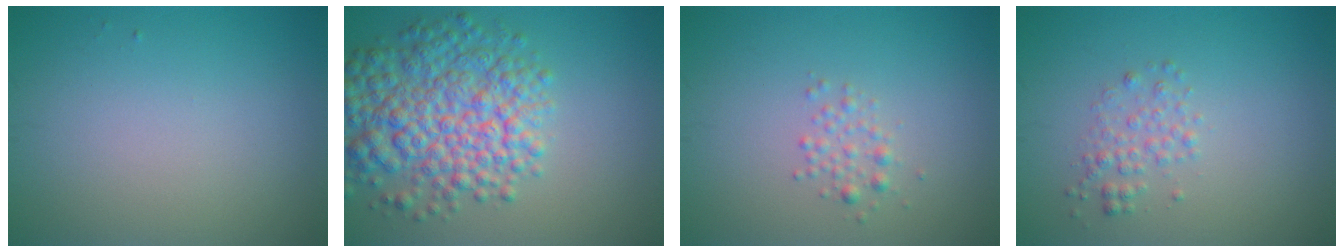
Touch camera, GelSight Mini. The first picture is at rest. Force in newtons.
{"total": 8.2, "press": 8.2, "slide": 0.3}
{"total": 1.4, "press": 1.4, "slide": 0.1}
{"total": 1.7, "press": 1.7, "slide": 0.0}